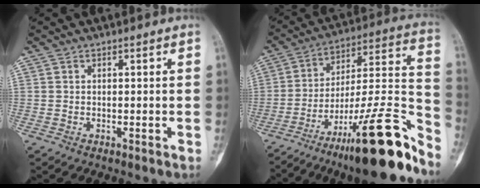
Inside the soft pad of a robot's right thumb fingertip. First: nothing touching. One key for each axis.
{"total": 23.8, "fx": -16.6, "fy": 3.3, "fz": 16.8, "tx": -0.215, "ty": 0.105, "tz": -0.263}